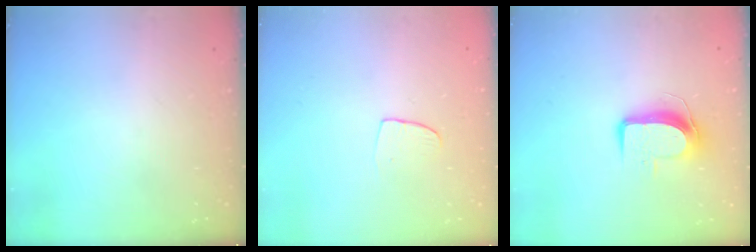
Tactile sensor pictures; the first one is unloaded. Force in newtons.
{"total": 5.8, "press": 5.7, "slide": 0.4}
{"total": 10.0, "press": 10.0, "slide": 1.0}